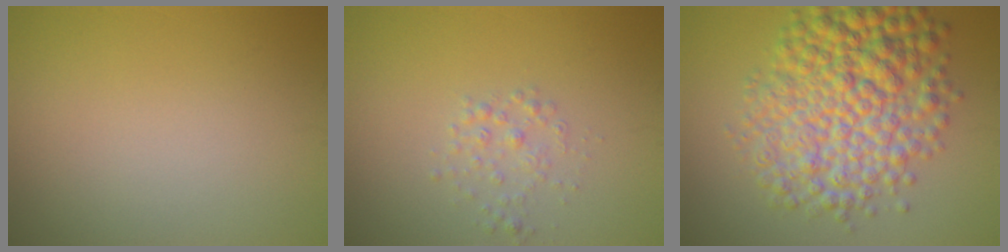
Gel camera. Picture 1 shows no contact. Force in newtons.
{"total": 1.5, "press": 1.5, "slide": 0.0}
{"total": 9.7, "press": 9.7, "slide": 0.1}